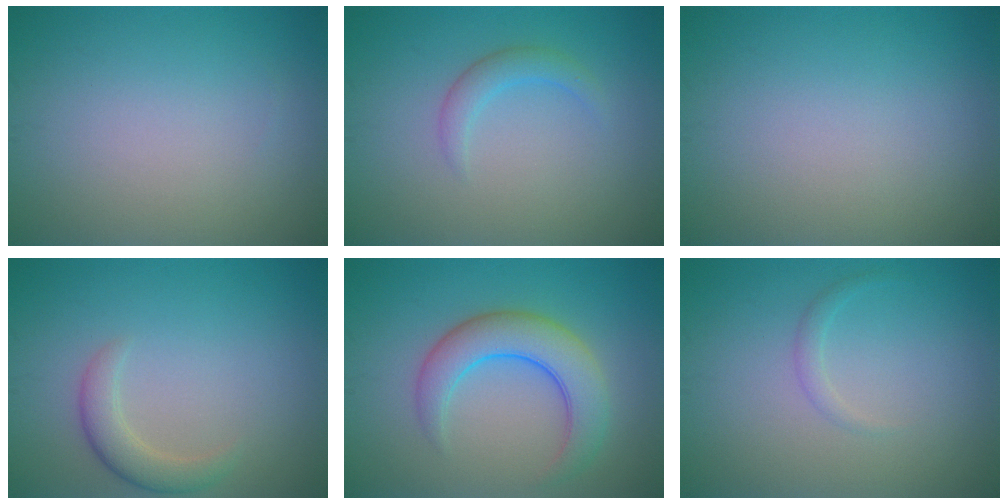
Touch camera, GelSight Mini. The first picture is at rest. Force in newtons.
{"total": 1.8, "press": 1.8, "slide": 0.1}
{"total": 0.0}
{"total": 2.5, "press": 2.5, "slide": 0.2}
{"total": 5.5, "press": 5.5, "slide": 0.3}
{"total": 1.0, "press": 1.0, "slide": 0.1}